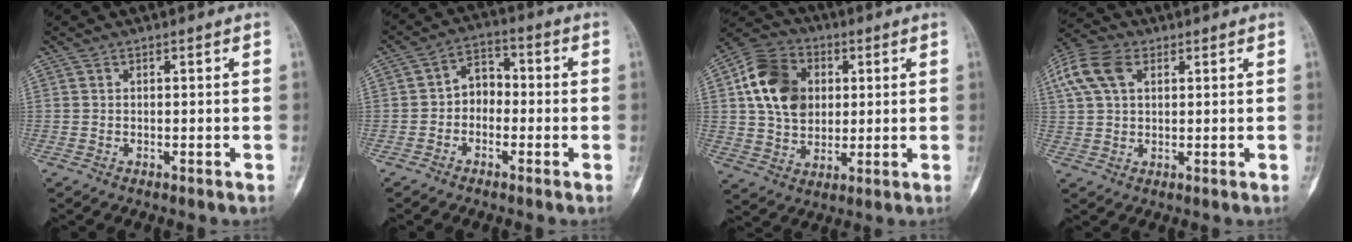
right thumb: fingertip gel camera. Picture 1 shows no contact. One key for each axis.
{"total": 5.8, "fx": -1.1, "fy": 4.5, "fz": 3.4, "tx": -0.031, "ty": 0.027, "tz": -0.036}
{"total": 14.7, "fx": 3.1, "fy": 11.2, "fz": 9.0, "tx": -0.139, "ty": 0.004, "tz": 0.051}
{"total": 9.9, "fx": 3.6, "fy": 6.3, "fz": 6.7, "tx": -0.143, "ty": 0.019, "tz": 0.068}